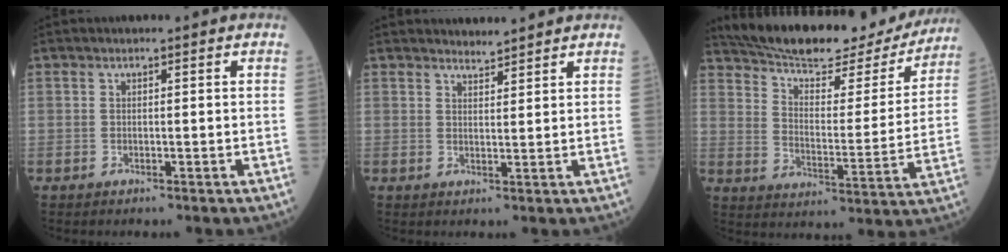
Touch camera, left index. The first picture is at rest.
{"total": 2.2, "force": [2.1, 0.0, -0.2], "torque": [-0.006, 0.006, 0.038]}
{"total": 23.4, "force": [21.0, 5.6, 8.7], "torque": [-0.139, -0.012, 0.288]}